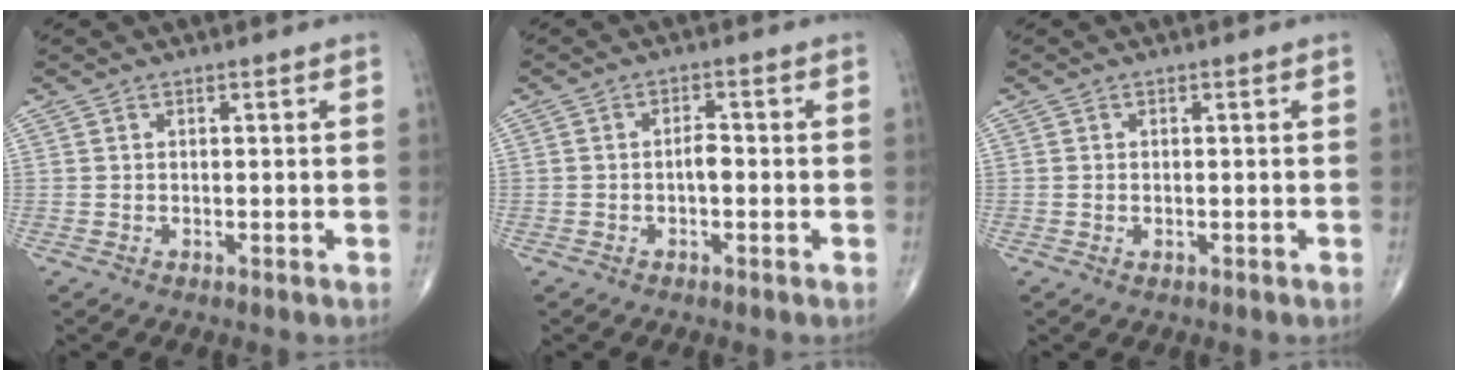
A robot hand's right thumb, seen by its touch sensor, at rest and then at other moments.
{"total": 2.4, "force": [-0.5, 1.1, 2.0], "torque": [-0.027, 0.007, -0.011]}
{"total": 0.8, "force": [-0.2, 0.5, 0.6], "torque": [-0.015, 0.004, -0.001]}